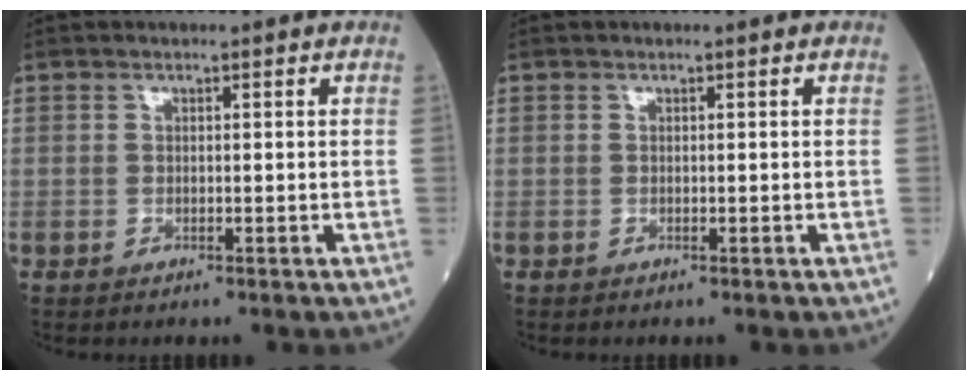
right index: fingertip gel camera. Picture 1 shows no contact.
{"total": 0.0}